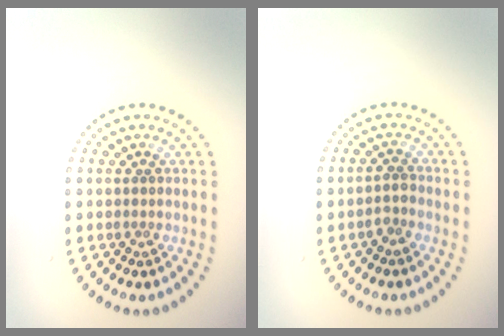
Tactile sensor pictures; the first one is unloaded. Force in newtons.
{"total": 1.3, "press": 1.0, "slide": 0.8}